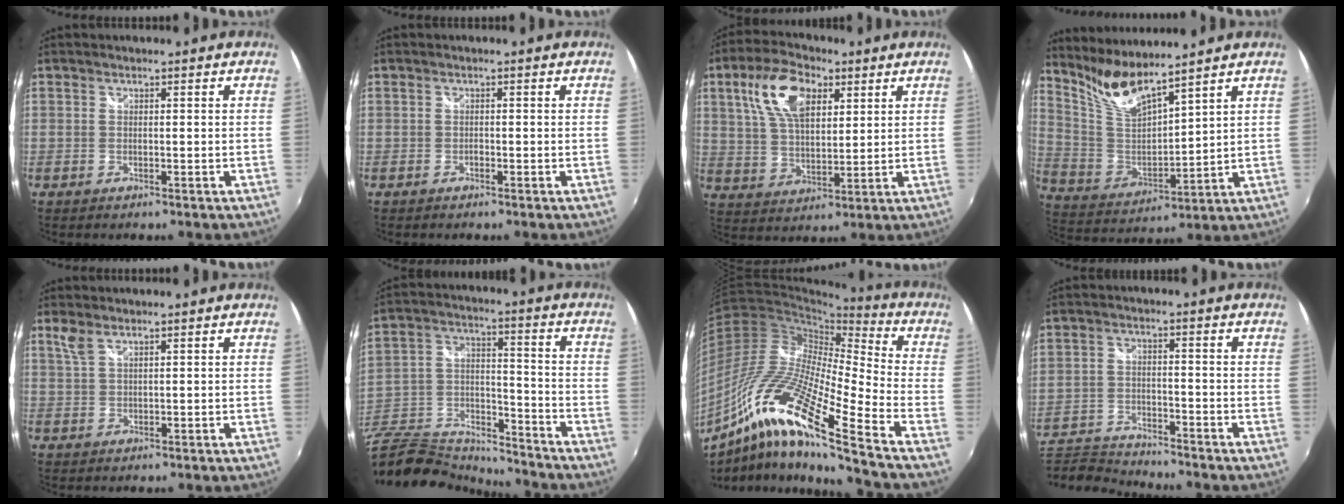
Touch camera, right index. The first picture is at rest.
{"total": 0.7, "force": [-0.6, 0.3, 0.2], "torque": [-0.006, 0.000, -0.012]}
{"total": 13.0, "force": [5.6, 6.8, 9.6], "torque": [-0.183, 0.027, 0.106]}
{"total": 9.9, "force": [8.6, 0.9, 4.8], "torque": [-0.096, -0.017, 0.178]}
{"total": 2.1, "force": [1.4, 0.7, 1.4], "torque": [-0.033, 0.004, 0.031]}
{"total": 19.8, "force": [-16.5, 7.5, 7.9], "torque": [-0.187, 0.004, -0.290]}
{"total": 20.9, "force": [-11.8, 1.8, 17.1], "torque": [-0.310, -0.033, -0.243]}
{"total": 9.2, "force": [-8.8, 2.0, 1.7], "torque": [-0.063, -0.006, -0.163]}